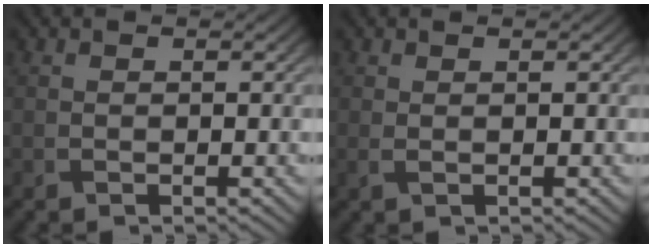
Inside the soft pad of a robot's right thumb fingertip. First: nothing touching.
{"total": 0.7, "force": [0.3, 0.2, 0.6], "torque": [-0.015, 0.002, 0.007]}